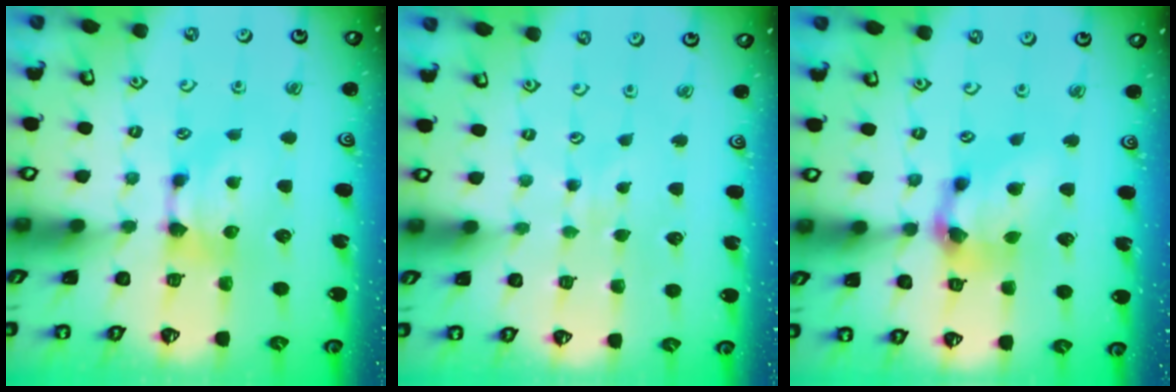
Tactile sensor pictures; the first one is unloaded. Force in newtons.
{"total": 3.3, "press": 3.3, "slide": 0.2}
{"total": 6.2, "press": 5.7, "slide": 2.4}